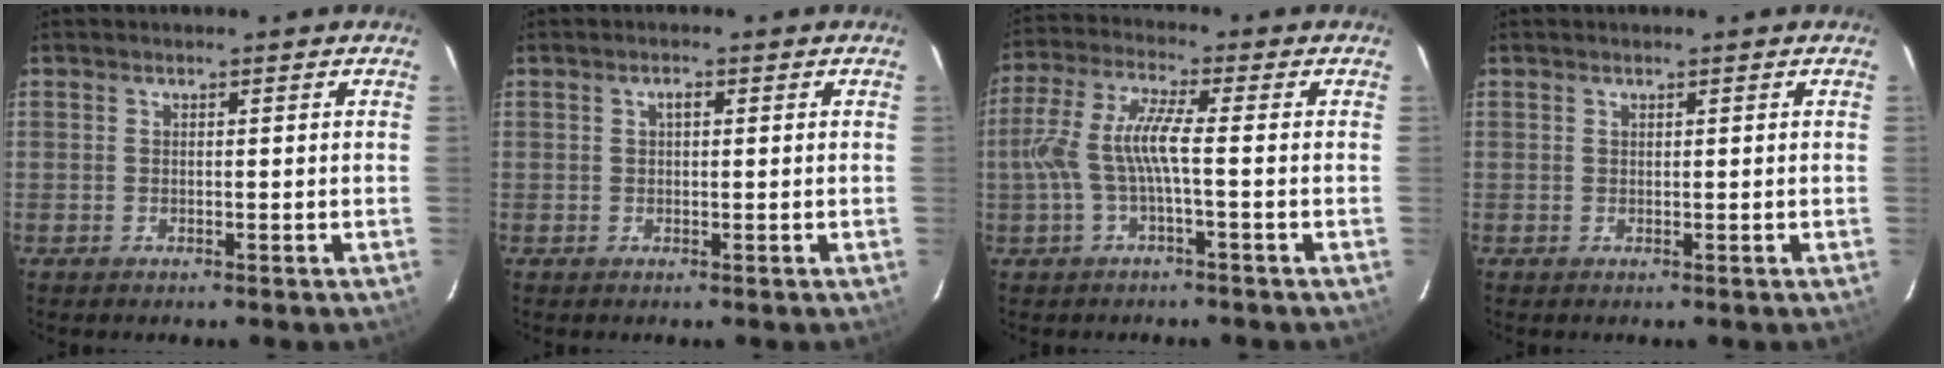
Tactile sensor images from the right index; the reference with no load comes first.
{"total": 1.2, "force": [0.3, 0.7, 1.0], "torque": [-0.017, 0.007, 0.004]}
{"total": 7.8, "force": [-1.6, 0.8, 7.5], "torque": [-0.172, 0.008, -0.027]}
{"total": 0.0}